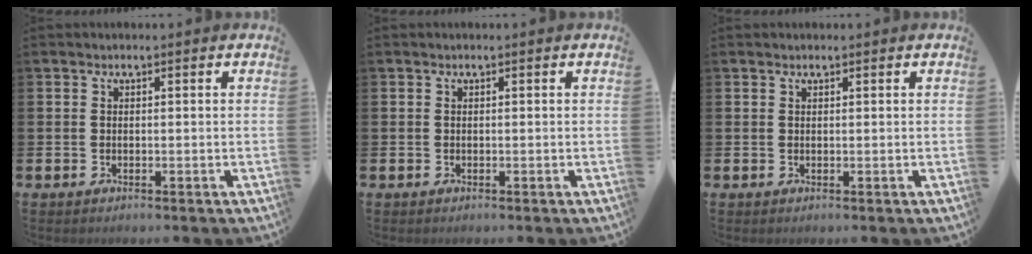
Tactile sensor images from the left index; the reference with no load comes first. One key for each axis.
{"total": 0.0}
{"total": 0.6, "fx": 0.5, "fy": 0.2, "fz": 0.1, "tx": 0.006, "ty": -0.002, "tz": 0.008}